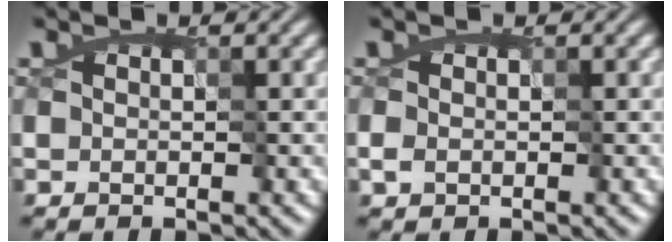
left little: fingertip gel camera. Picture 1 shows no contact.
{"total": 0.7, "force": [-0.2, 0.6, 0.3], "torque": [-0.010, -0.004, 0.002]}